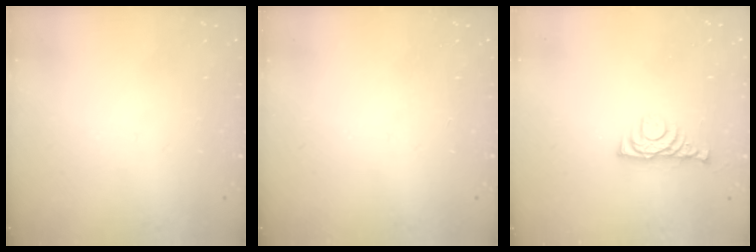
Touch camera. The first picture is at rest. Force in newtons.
{"total": 0.0}
{"total": 5.5, "press": 5.4, "slide": 1.1}